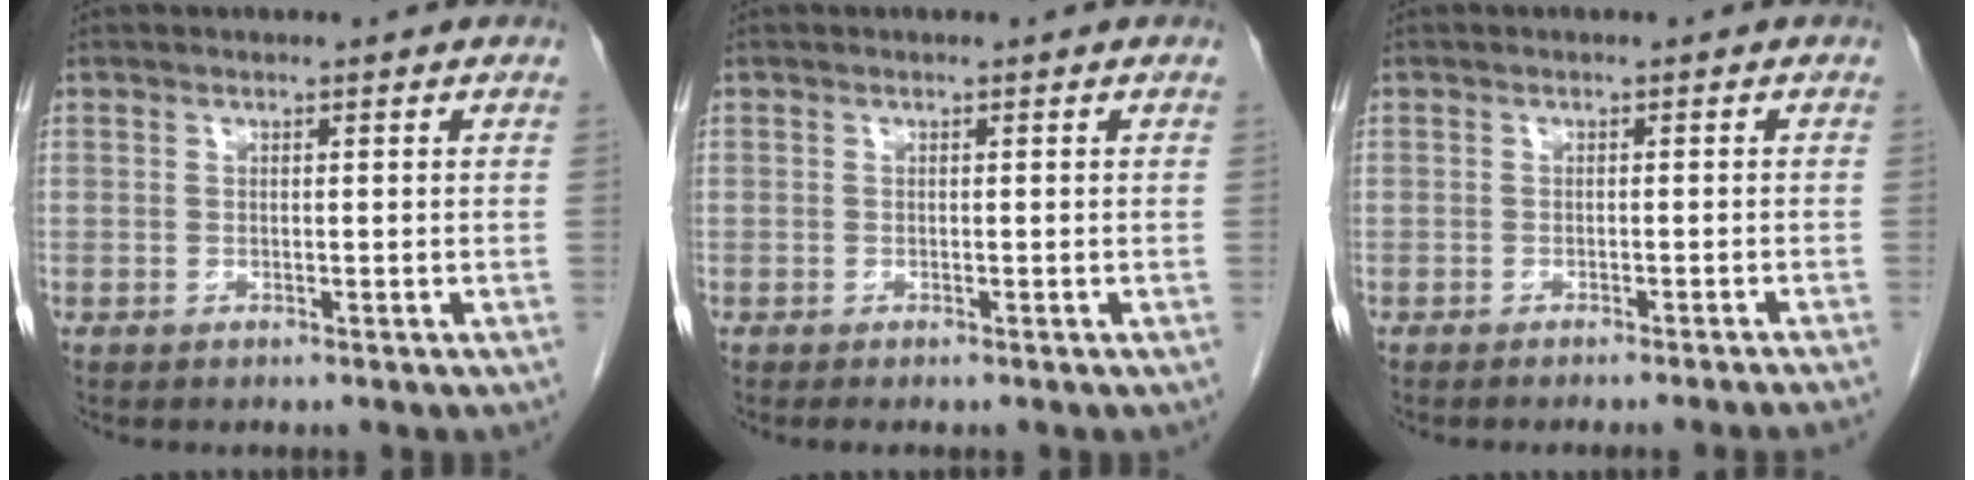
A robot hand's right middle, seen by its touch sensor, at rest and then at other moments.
{"total": 1.0, "force": [-0.8, 0.0, 0.5], "torque": [-0.011, -0.006, -0.011]}
{"total": 6.7, "force": [-6.1, -1.3, 2.4], "torque": [-0.009, -0.017, -0.074]}